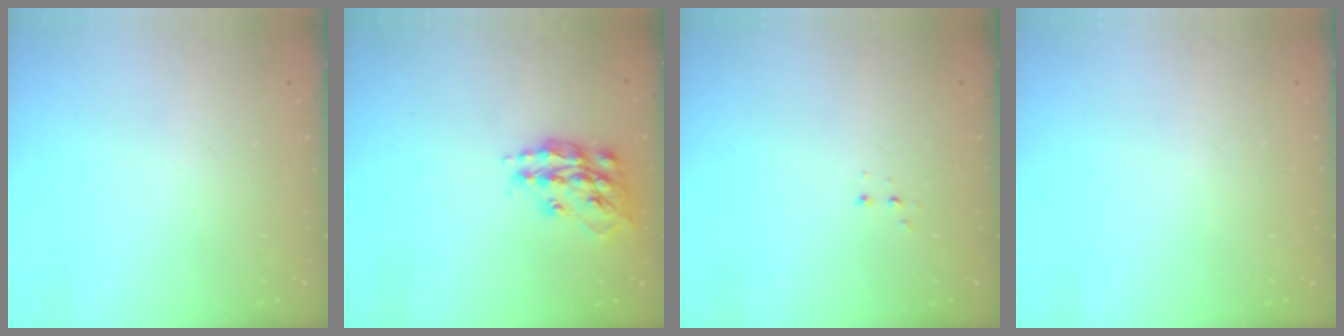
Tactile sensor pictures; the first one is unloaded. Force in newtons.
{"total": 16.0, "press": 16.0, "slide": 1.2}
{"total": 2.8, "press": 2.8, "slide": 0.5}
{"total": 0.0}